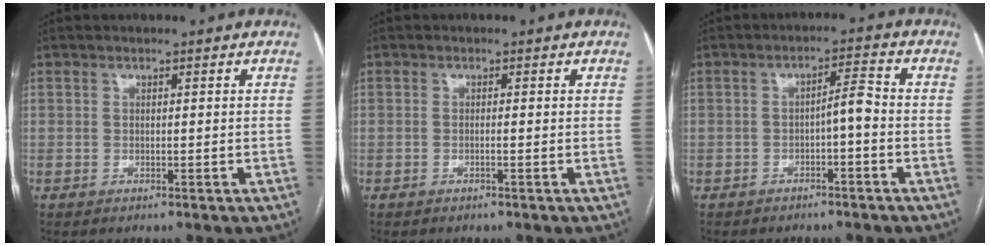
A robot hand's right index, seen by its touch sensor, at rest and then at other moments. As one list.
[{"total": 0.5, "force": [-0.2, -0.1, 0.4], "torque": [-0.006, 0.002, -0.003]}, {"total": 3.5, "force": [-1.1, 0.6, 3.3], "torque": [-0.050, 0.014, -0.017]}]